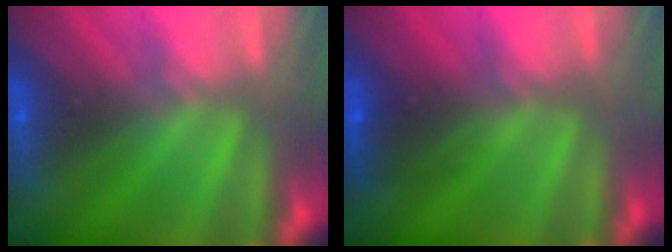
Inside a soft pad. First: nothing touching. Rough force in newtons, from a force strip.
{"total": 2.7}